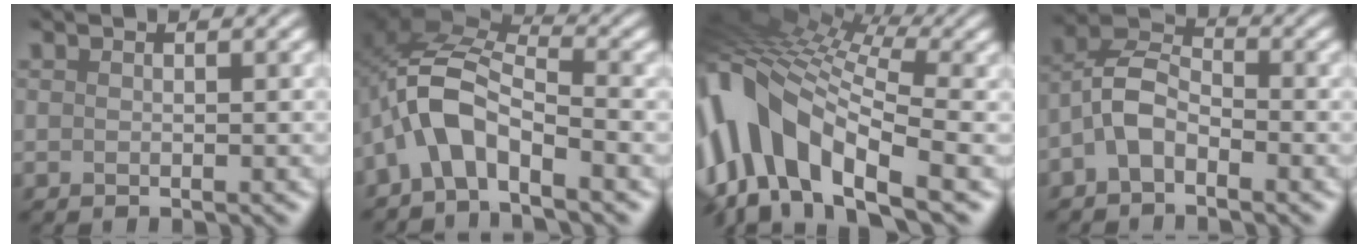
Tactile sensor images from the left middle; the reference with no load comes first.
{"total": 5.0, "force": [-3.1, 2.3, 3.2], "torque": [-0.064, 0.010, -0.067]}
{"total": 13.4, "force": [-2.3, 6.9, 11.2], "torque": [-0.243, 0.020, -0.038]}
{"total": 3.2, "force": [-2.0, 1.7, 1.7], "torque": [-0.041, 0.014, -0.044]}